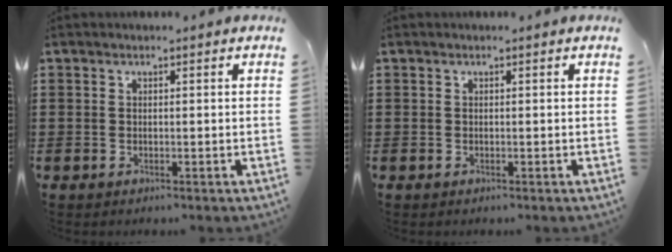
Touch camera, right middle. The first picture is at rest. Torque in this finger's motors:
{"motor_torque": [-0.39, -0.04, -0.11, -0.01]}